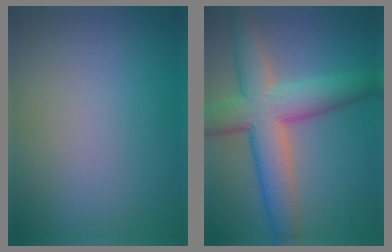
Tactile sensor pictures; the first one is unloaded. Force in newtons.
{"total": 8.5, "press": 8.5, "slide": 0.3}